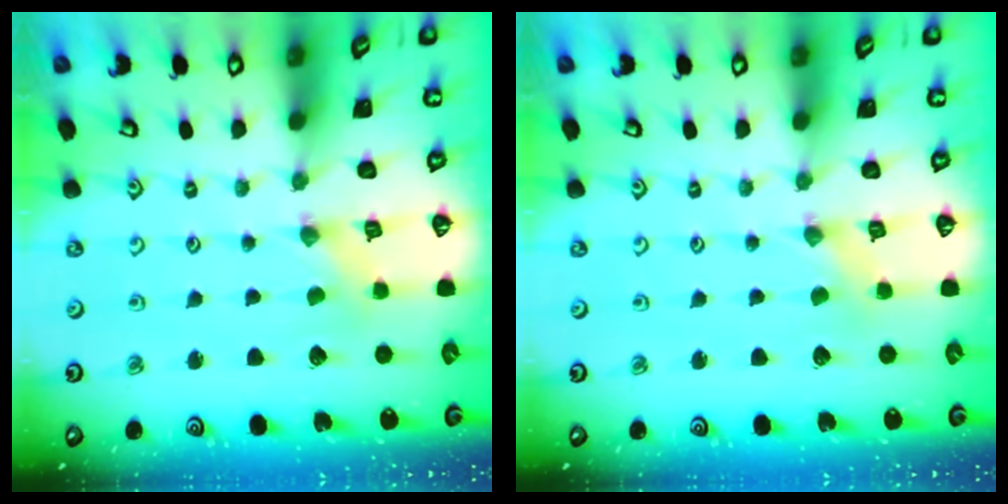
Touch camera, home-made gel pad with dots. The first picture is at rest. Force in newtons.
{"total": 0.0}